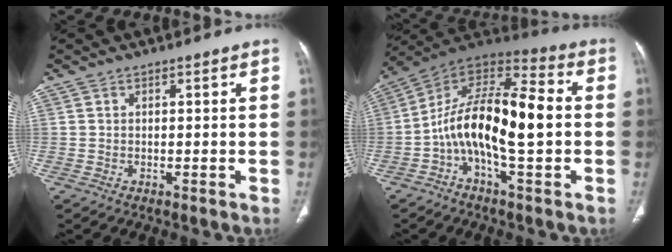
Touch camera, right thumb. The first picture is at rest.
{"total": 17.2, "force": [-2.2, 6.6, 15.8], "torque": [-0.266, 0.050, -0.044]}